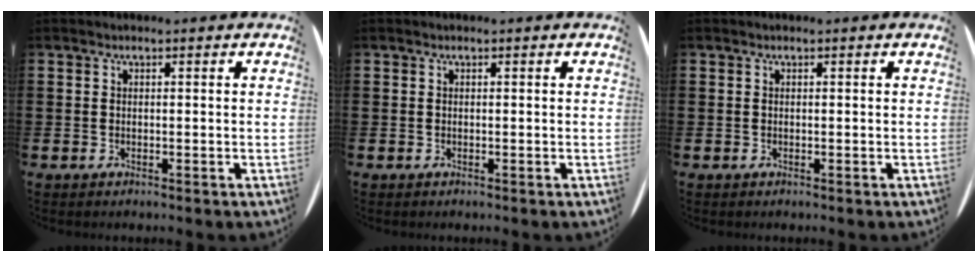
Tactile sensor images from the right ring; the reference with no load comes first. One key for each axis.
{"total": 0.0}
{"total": 0.0}